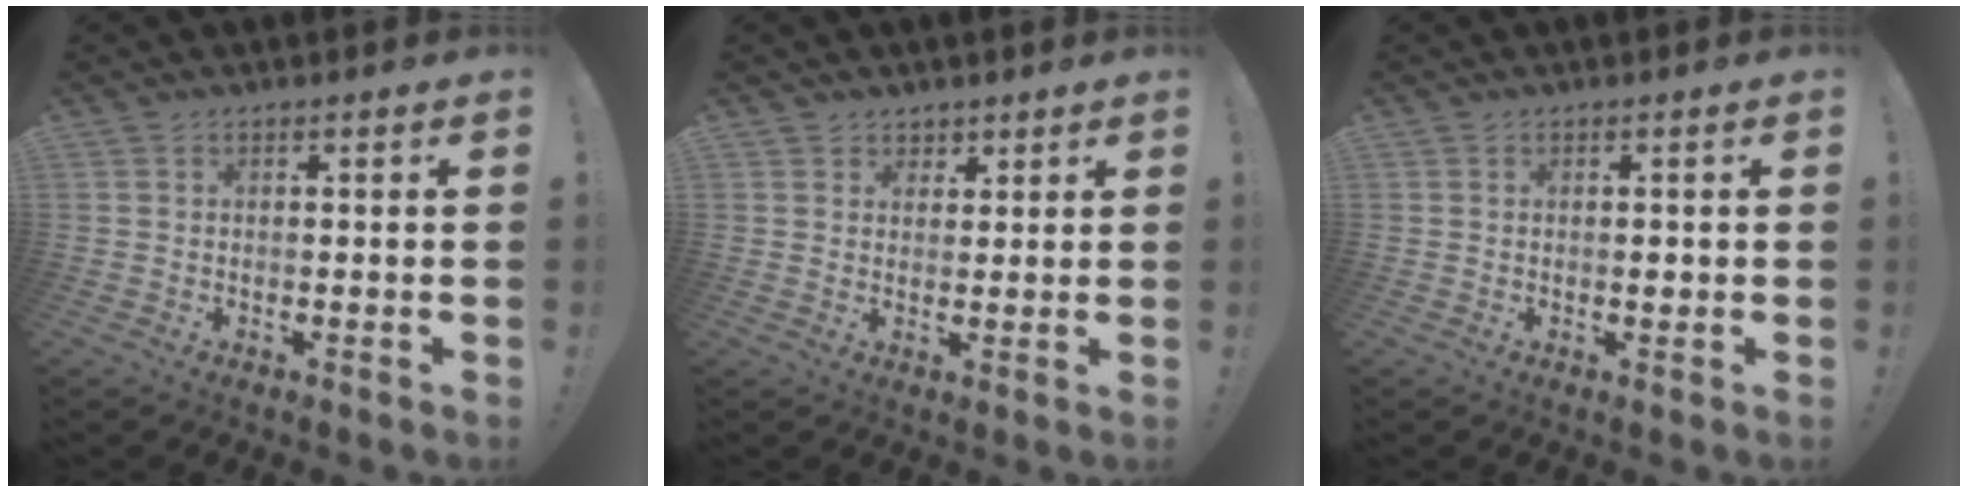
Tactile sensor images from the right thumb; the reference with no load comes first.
{"total": 3.6, "force": [2.6, 2.5, 0.1], "torque": [0.011, -0.015, 0.046]}
{"total": 0.6, "force": [0.0, 0.5, 0.4], "torque": [0.002, 0.000, -0.002]}